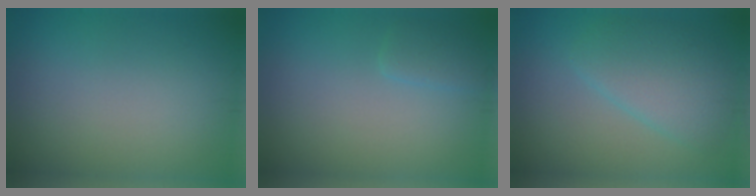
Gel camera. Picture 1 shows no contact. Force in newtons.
{"total": 1.4, "press": 1.4, "slide": 0.1}
{"total": 4.4, "press": 4.4, "slide": 0.2}